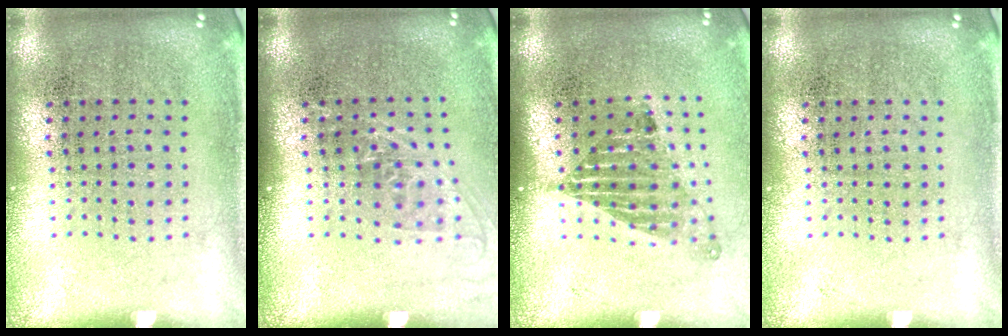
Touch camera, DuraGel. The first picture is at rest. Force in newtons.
{"total": 1.2, "press": 1.0, "slide": 0.7}
{"total": 1.6, "press": 1.1, "slide": 1.2}
{"total": 0.0}